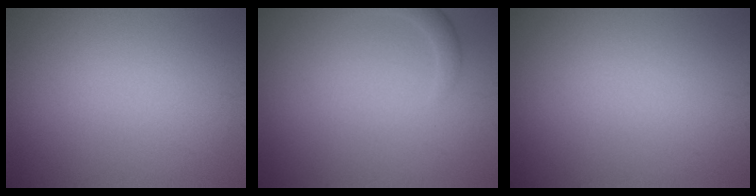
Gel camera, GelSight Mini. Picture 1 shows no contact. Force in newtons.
{"total": 1.4, "press": 1.4, "slide": 0.1}
{"total": 0.0}